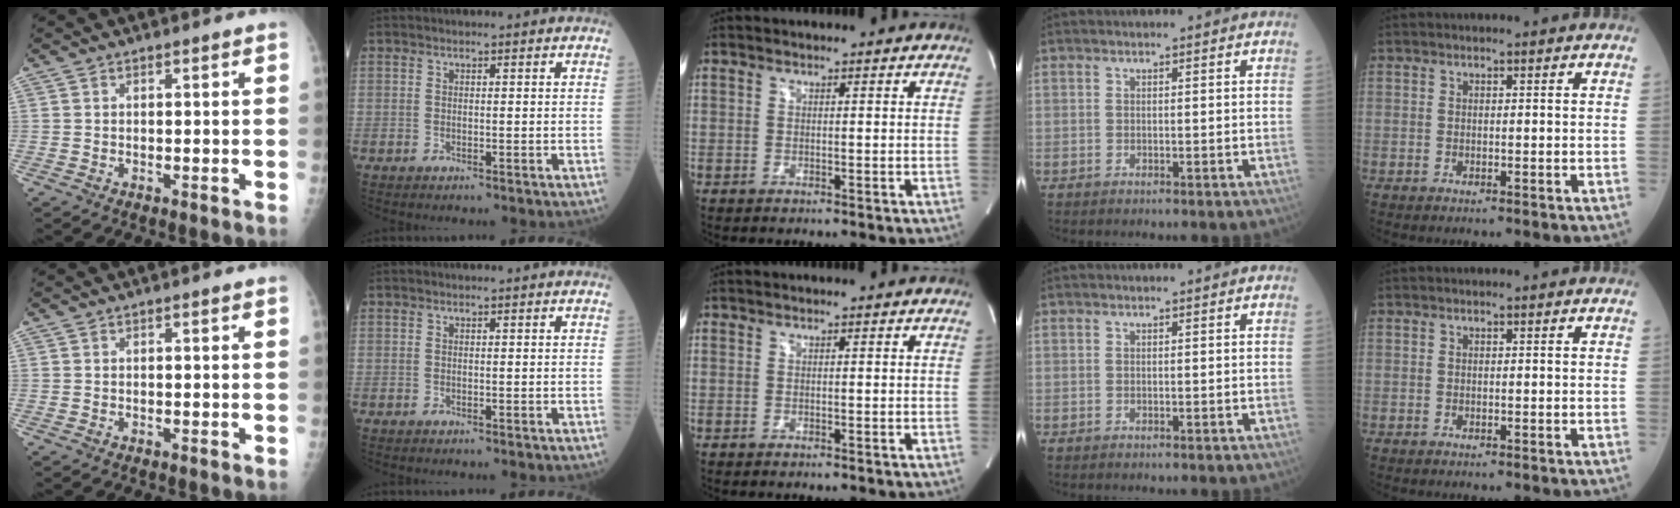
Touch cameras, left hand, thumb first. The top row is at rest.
{}